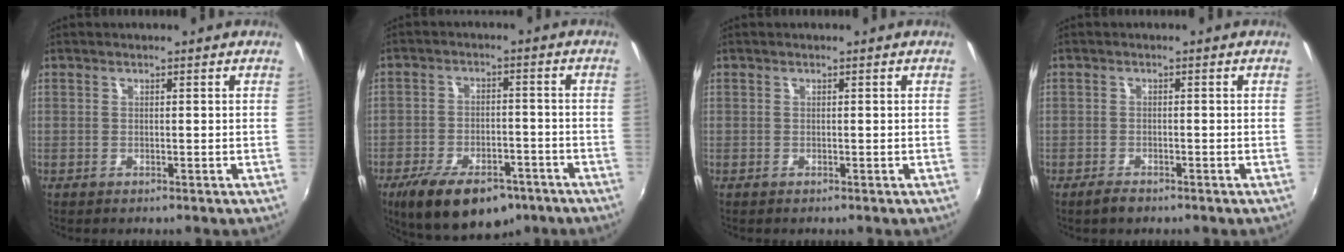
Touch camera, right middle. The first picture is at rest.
{"total": 15.7, "force": [-10.3, 7.3, 9.3], "torque": [-0.188, -0.019, -0.153]}
{"total": 0.0}
{"total": 2.2, "force": [-1.7, 1.0, 0.9], "torque": [-0.024, -0.001, -0.031]}